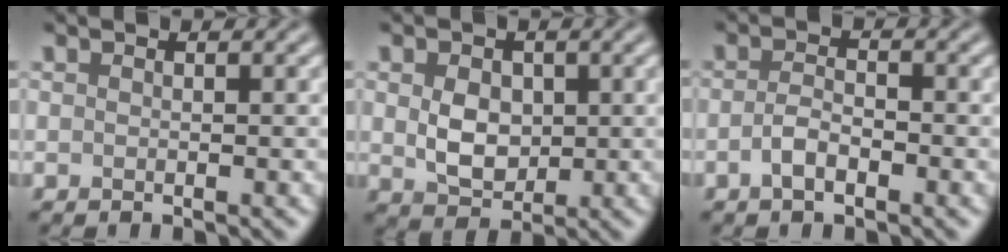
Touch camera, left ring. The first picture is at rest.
{"total": 3.5, "force": [0.4, 2.7, 2.2], "torque": [-0.042, -0.005, 0.006]}
{"total": 2.0, "force": [-0.9, 1.0, 1.5], "torque": [-0.030, 0.003, -0.022]}